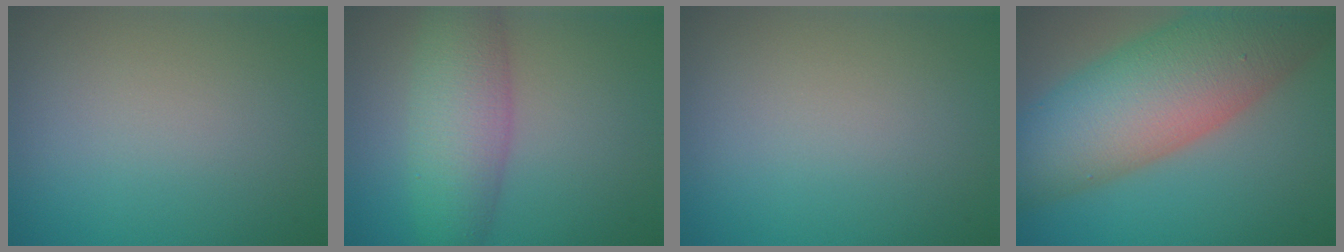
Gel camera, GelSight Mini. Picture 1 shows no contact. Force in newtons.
{"total": 6.2, "press": 6.2, "slide": 0.2}
{"total": 0.0}
{"total": 13.2, "press": 13.2, "slide": 0.5}